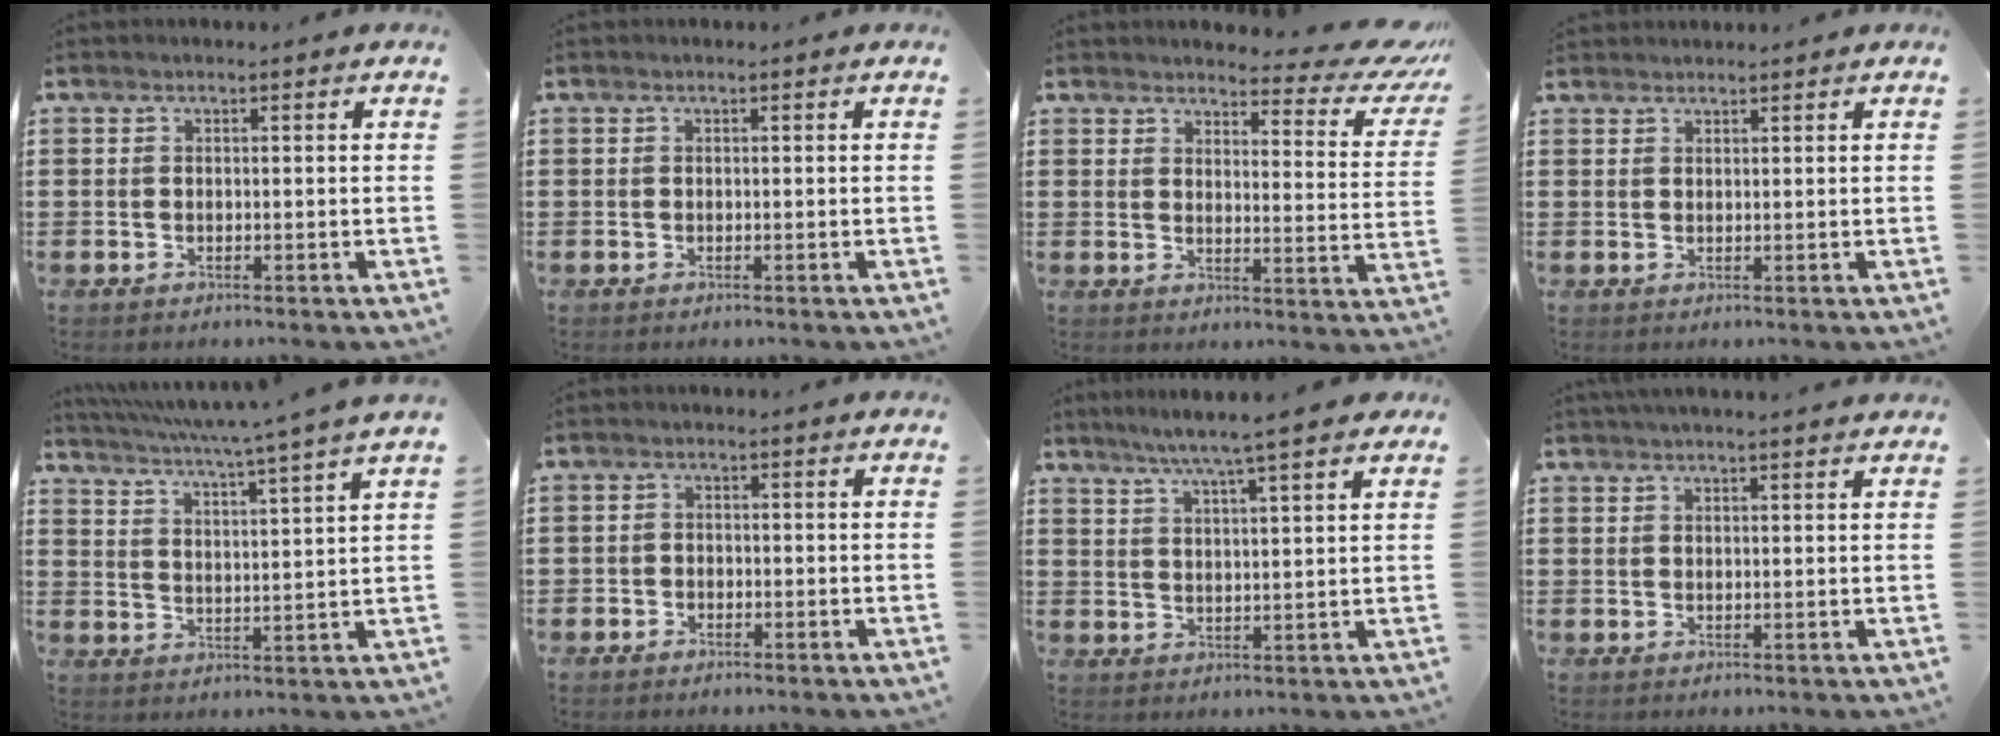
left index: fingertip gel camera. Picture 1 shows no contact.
{"total": 0.0}
{"total": 5.0, "force": [4.2, 1.0, 2.4], "torque": [-0.044, -0.032, 0.067]}
{"total": 1.0, "force": [1.0, 0.0, 0.0], "torque": [-0.001, -0.002, 0.021]}
{"total": 4.3, "force": [3.5, -1.6, 2.0], "torque": [-0.055, -0.036, 0.051]}
{"total": 1.3, "force": [-1.2, 0.7, 0.0], "torque": [-0.004, 0.003, -0.026]}
{"total": 6.3, "force": [5.1, -0.5, 3.8], "torque": [-0.087, -0.017, 0.086]}
{"total": 1.7, "force": [1.6, -0.3, 0.6], "torque": [-0.013, -0.001, 0.030]}